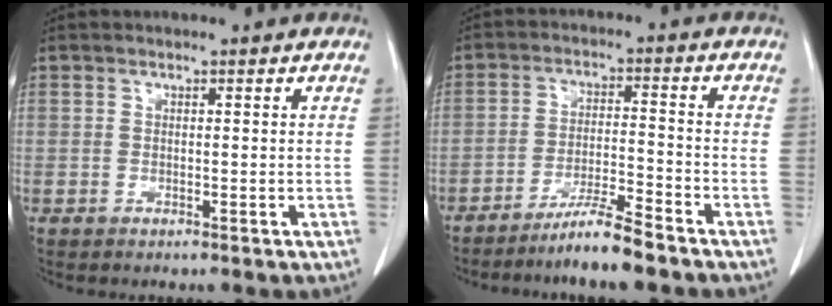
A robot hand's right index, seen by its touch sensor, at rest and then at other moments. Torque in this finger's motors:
{"motor_torque": [0.30, -0.29, 0.24, 0.07]}